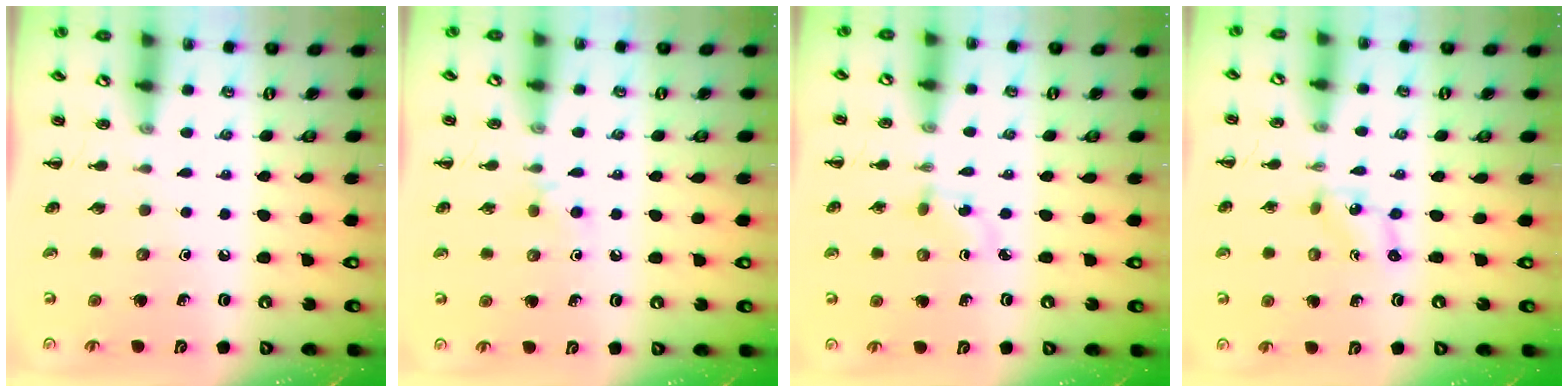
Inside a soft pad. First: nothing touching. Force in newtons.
{"total": 4.4, "press": 4.1, "slide": 1.6}
{"total": 2.5, "press": 2.3, "slide": 1.1}
{"total": 1.1, "press": 1.1, "slide": 0.4}